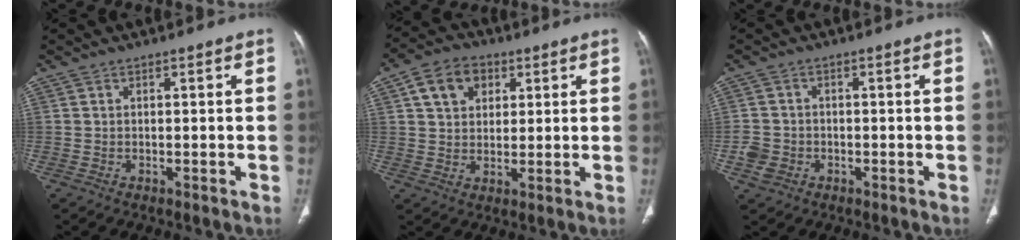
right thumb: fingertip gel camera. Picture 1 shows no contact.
{"total": 8.8, "force": [3.3, 6.7, 4.7], "torque": [-0.050, -0.001, 0.054]}
{"total": 4.0, "force": [-1.5, 3.4, 1.4], "torque": [-0.022, 0.013, -0.029]}